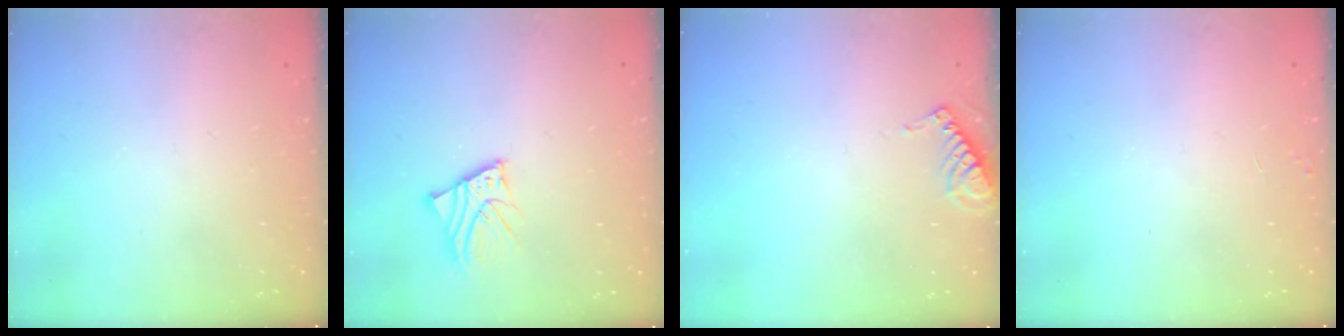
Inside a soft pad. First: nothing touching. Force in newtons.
{"total": 5.1, "press": 5.1, "slide": 0.7}
{"total": 6.2, "press": 6.2, "slide": 0.4}
{"total": 2.9, "press": 2.9, "slide": 0.4}